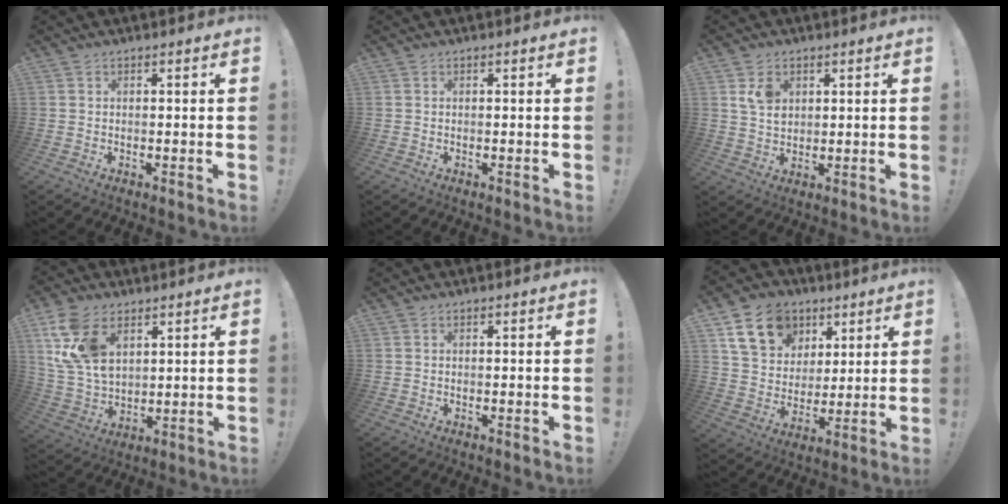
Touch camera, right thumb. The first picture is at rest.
{"total": 0.0}
{"total": 5.9, "force": [2.8, 4.2, 3.0], "torque": [-0.052, -0.004, 0.054]}
{"total": 15.1, "force": [7.0, 9.5, 9.5], "torque": [-0.193, -0.025, 0.136]}
{"total": 0.0}
{"total": 15.9, "force": [7.8, 12.1, 6.7], "torque": [-0.102, -0.033, 0.156]}